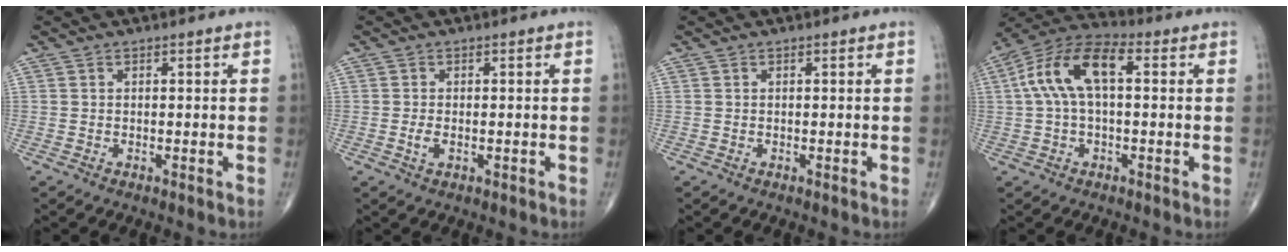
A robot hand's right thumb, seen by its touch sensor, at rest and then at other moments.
{"total": 1.9, "force": [-0.4, 1.0, 1.6], "torque": [-0.035, -0.002, -0.010]}
{"total": 0.0}
{"total": 12.5, "force": [2.0, 6.1, 10.7], "torque": [-0.215, 0.042, 0.028]}